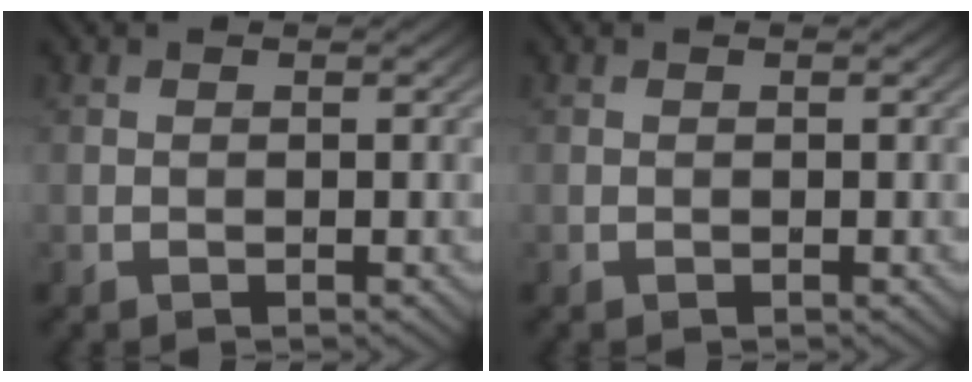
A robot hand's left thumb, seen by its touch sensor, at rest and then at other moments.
{"total": 0.0}